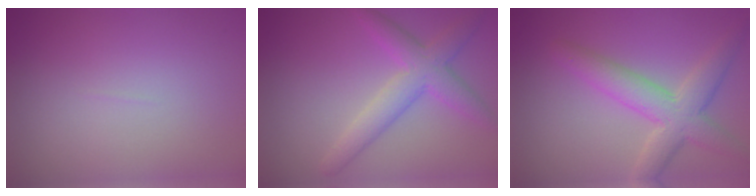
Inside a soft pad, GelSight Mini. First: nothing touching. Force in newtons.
{"total": 4.3, "press": 4.3, "slide": 0.2}
{"total": 4.9, "press": 4.9, "slide": 0.4}